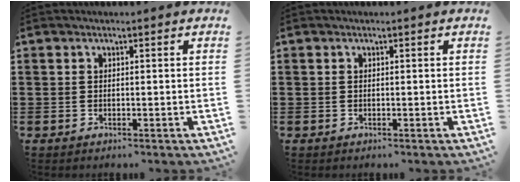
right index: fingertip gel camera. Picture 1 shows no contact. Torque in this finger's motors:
{"motor_torque": [-0.43, 0.53, 0.00, -0.02]}